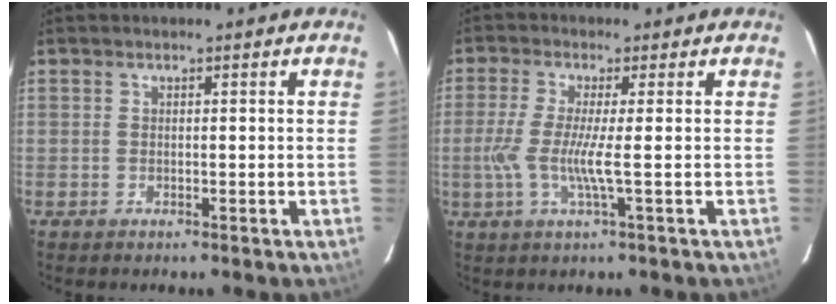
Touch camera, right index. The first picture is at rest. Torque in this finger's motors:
{"motor_torque": [0.13, 0.06, 0.07, 0.07]}